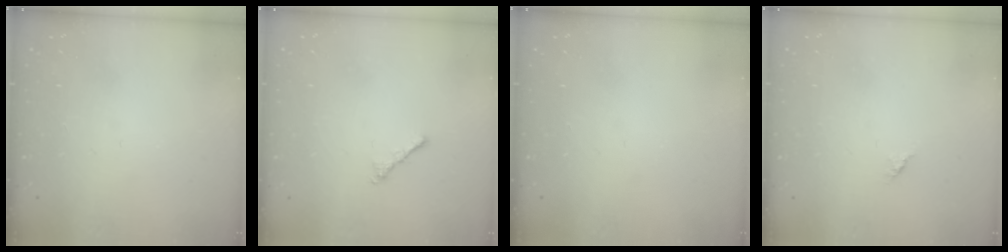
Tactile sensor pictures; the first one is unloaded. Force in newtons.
{"total": 1.0, "press": 0.9, "slide": 0.4}
{"total": 0.0}
{"total": 1.2, "press": 1.2, "slide": 0.3}